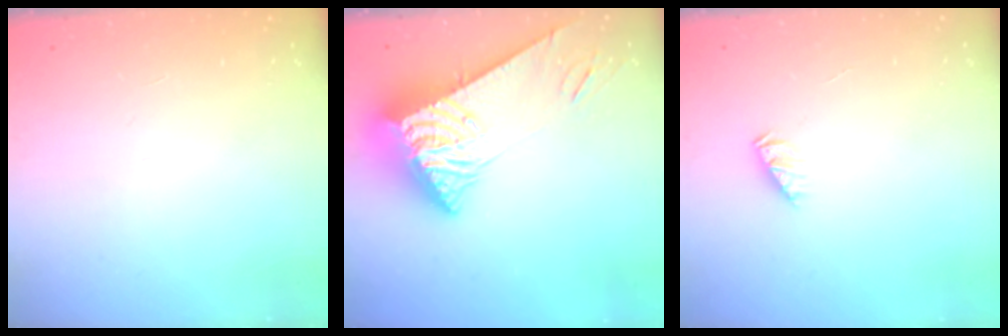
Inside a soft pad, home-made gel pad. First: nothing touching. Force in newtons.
{"total": 9.8, "press": 9.7, "slide": 0.9}
{"total": 2.1, "press": 2.1, "slide": 0.3}